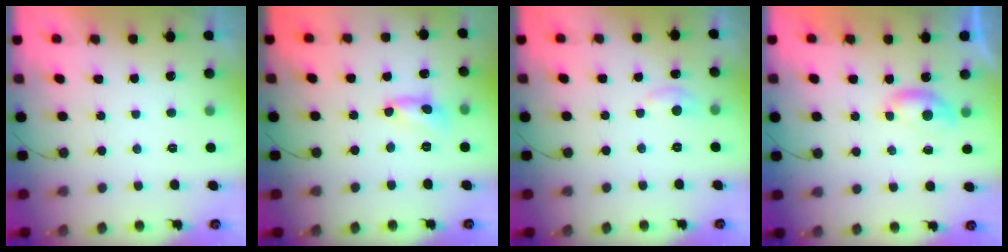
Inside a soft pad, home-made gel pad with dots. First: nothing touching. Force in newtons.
{"total": 3.6, "press": 3.6, "slide": 0.2}
{"total": 5.5, "press": 5.4, "slide": 0.8}
{"total": 4.4, "press": 4.4, "slide": 0.5}